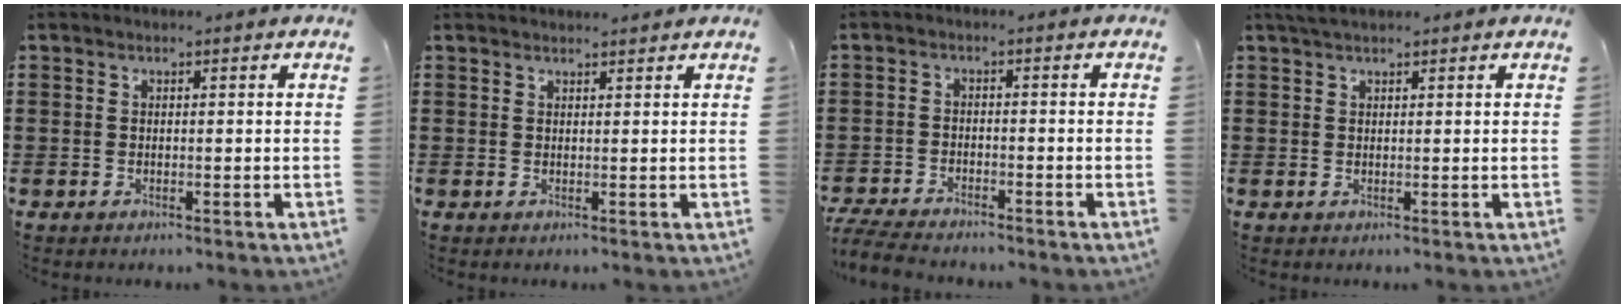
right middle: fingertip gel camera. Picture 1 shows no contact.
{"total": 1.2, "force": [1.2, -0.2, 0.1], "torque": [-0.004, -0.001, 0.023]}
{"total": 4.2, "force": [-4.0, 0.4, 0.9], "torque": [-0.036, -0.008, -0.088]}
{"total": 1.6, "force": [1.3, 0.2, 0.8], "torque": [-0.017, 0.002, 0.025]}